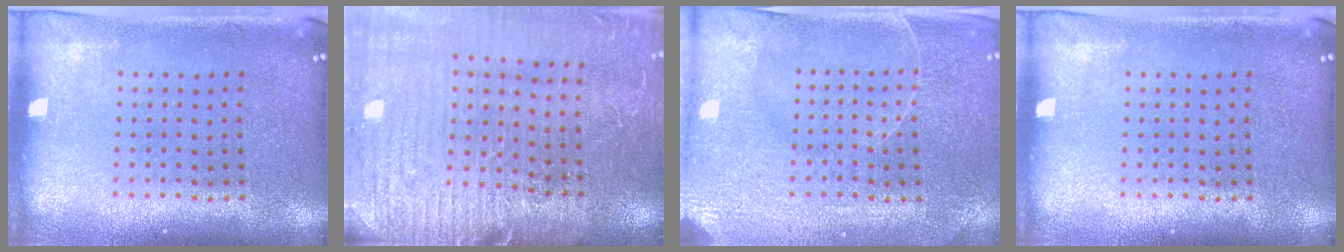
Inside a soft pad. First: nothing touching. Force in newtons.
{"total": 3.0, "press": 3.0, "slide": 0.4}
{"total": 3.2, "press": 3.2, "slide": 0.1}
{"total": 0.0}